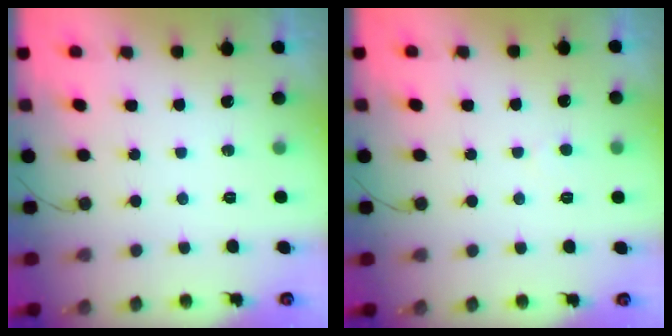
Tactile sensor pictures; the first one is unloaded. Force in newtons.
{"total": 2.2, "press": 2.2, "slide": 0.2}